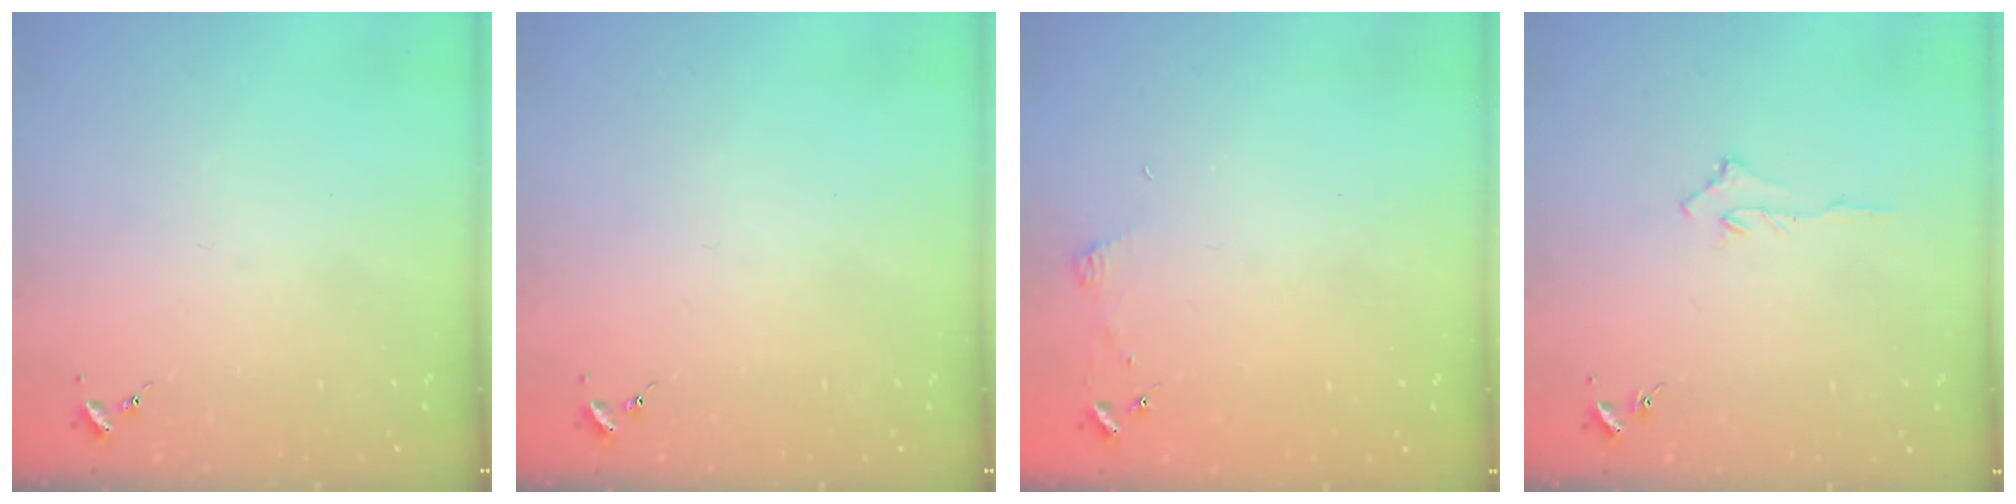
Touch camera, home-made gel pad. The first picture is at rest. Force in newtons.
{"total": 0.0}
{"total": 3.6, "press": 3.6, "slide": 0.4}
{"total": 2.9, "press": 2.9, "slide": 0.4}